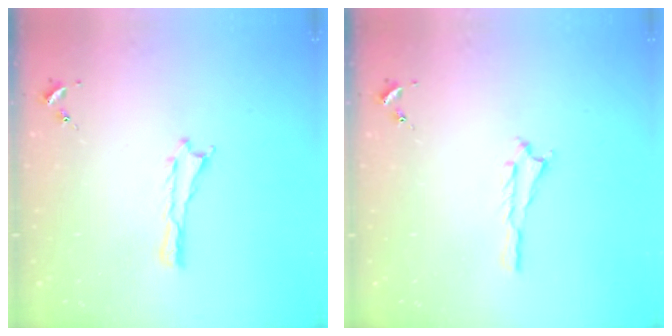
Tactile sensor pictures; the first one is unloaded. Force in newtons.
{"total": 0.6, "press": 0.6, "slide": 0.2}